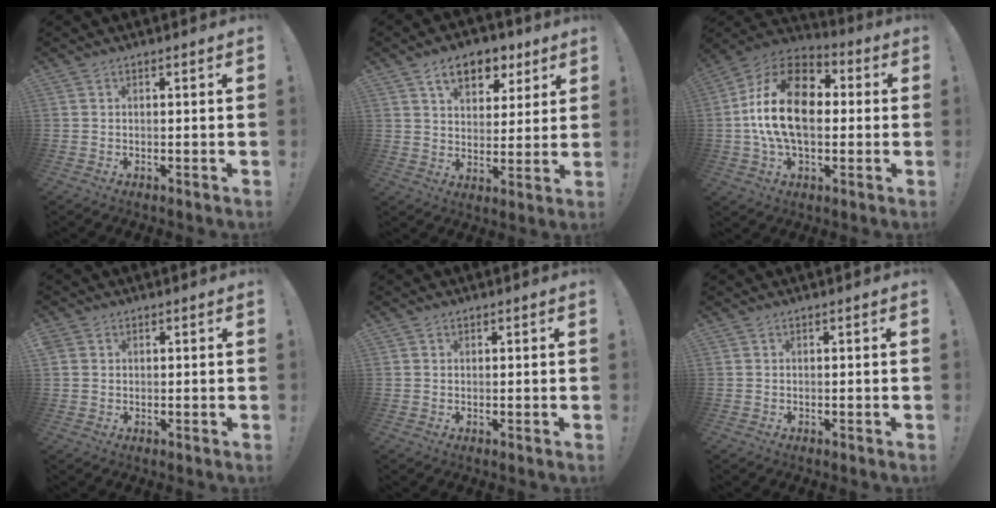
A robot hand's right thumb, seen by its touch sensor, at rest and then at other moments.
{"total": 11.5, "force": [6.4, 7.1, 6.4], "torque": [-0.092, -0.027, 0.117]}
{"total": 21.8, "force": [1.5, 13.2, 17.2], "torque": [-0.316, 0.018, 0.026]}
{"total": 1.9, "force": [0.9, 1.6, 0.5], "torque": [-0.016, 0.004, 0.020]}
{"total": 0.6, "force": [0.5, 0.3, 0.0], "torque": [0.007, -0.003, 0.008]}
{"total": 0.0}